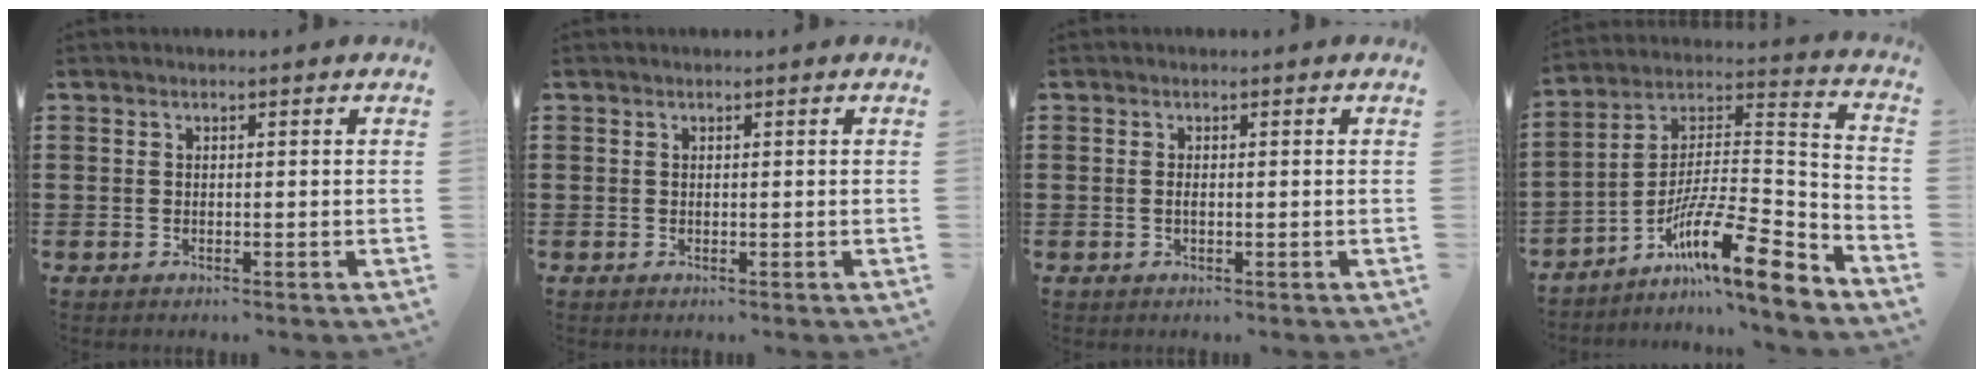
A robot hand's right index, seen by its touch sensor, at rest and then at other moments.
{"total": 0.0}
{"total": 0.6, "force": [-0.1, 0.1, 0.5], "torque": [-0.011, -0.002, -0.002]}
{"total": 14.8, "force": [-9.6, 2.1, 11.2], "torque": [-0.200, -0.001, -0.177]}